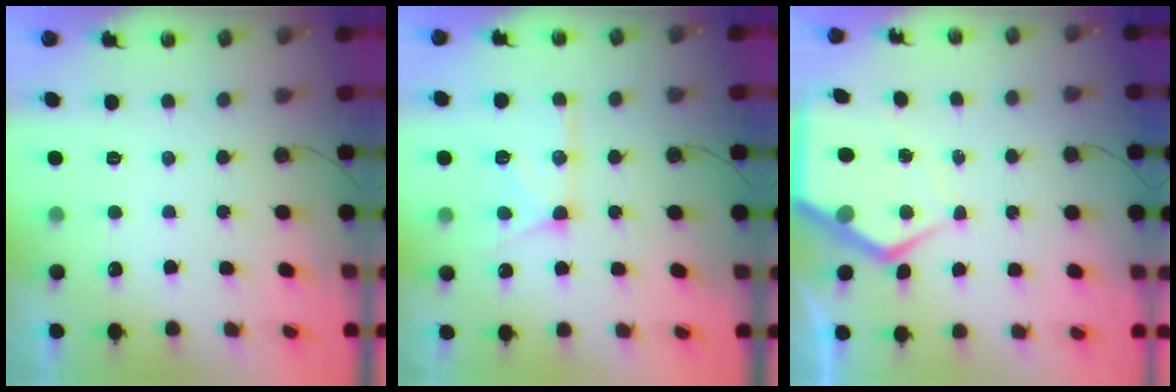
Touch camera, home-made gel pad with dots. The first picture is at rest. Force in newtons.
{"total": 14.3, "press": 14.3, "slide": 1.5}
{"total": 9.0, "press": 8.9, "slide": 1.1}